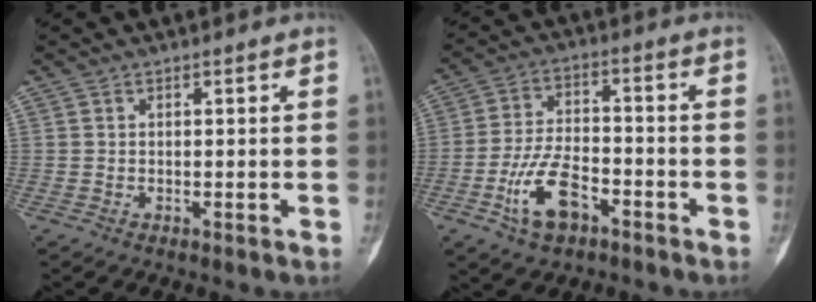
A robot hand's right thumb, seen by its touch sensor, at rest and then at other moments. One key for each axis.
{"total": 10.3, "fx": -4.9, "fy": 5.5, "fz": 7.2, "tx": -0.135, "ty": 0.029, "tz": -0.089}